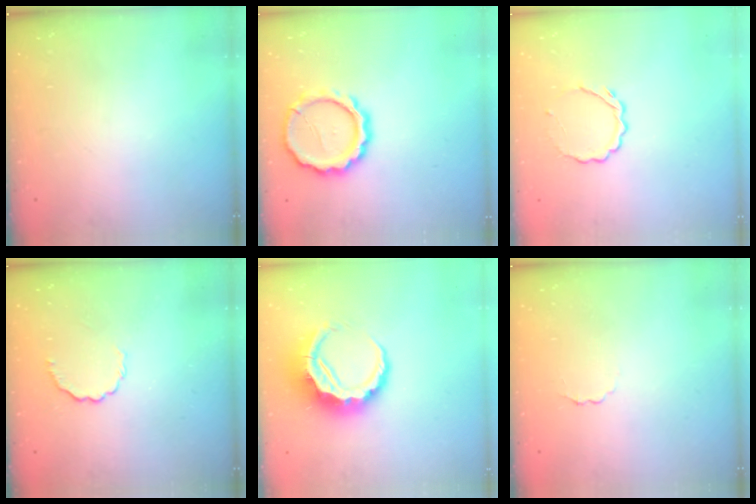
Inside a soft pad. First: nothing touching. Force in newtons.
{"total": 12.6, "press": 12.5, "slide": 1.7}
{"total": 5.1, "press": 5.0, "slide": 1.0}
{"total": 4.0, "press": 3.7, "slide": 1.6}
{"total": 8.8, "press": 8.6, "slide": 1.6}
{"total": 1.7, "press": 1.7, "slide": 0.5}